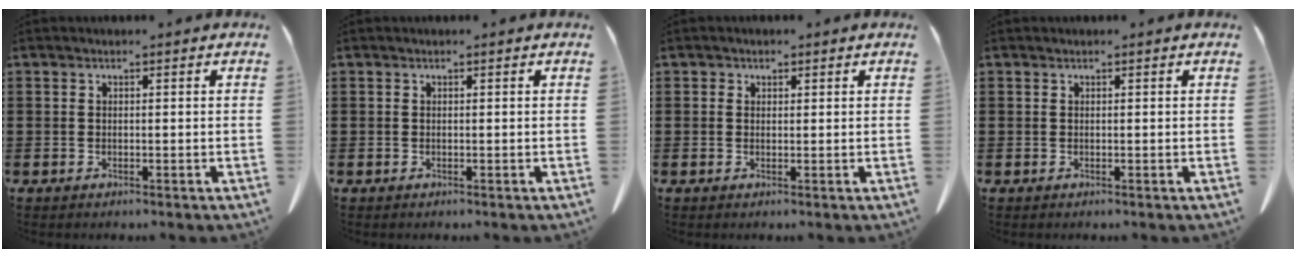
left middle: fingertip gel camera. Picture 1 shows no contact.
{"total": 0.0}
{"total": 0.7, "force": [0.4, 0.6, 0.1], "torque": [-0.006, 0.003, 0.008]}
{"total": 0.0}